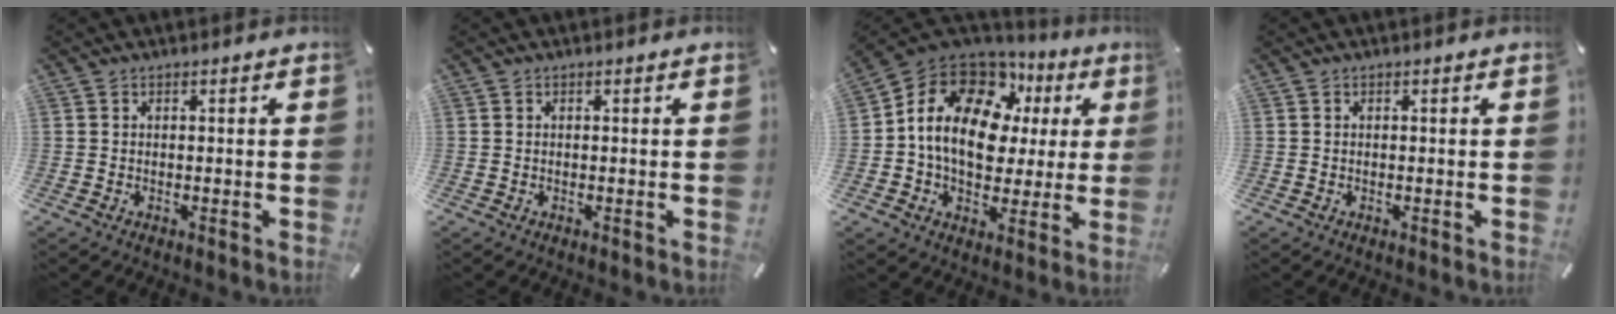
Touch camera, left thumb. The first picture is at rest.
{"total": 0.0}
{"total": 16.8, "force": [4.9, 12.0, 10.7], "torque": [-0.200, -0.019, 0.087]}
{"total": 0.0}